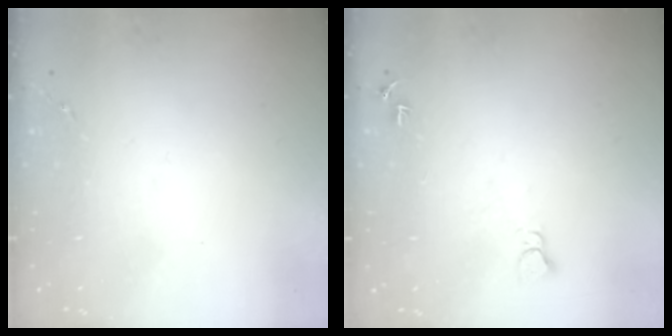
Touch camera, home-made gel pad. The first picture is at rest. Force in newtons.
{"total": 4.6, "press": 4.6, "slide": 0.5}